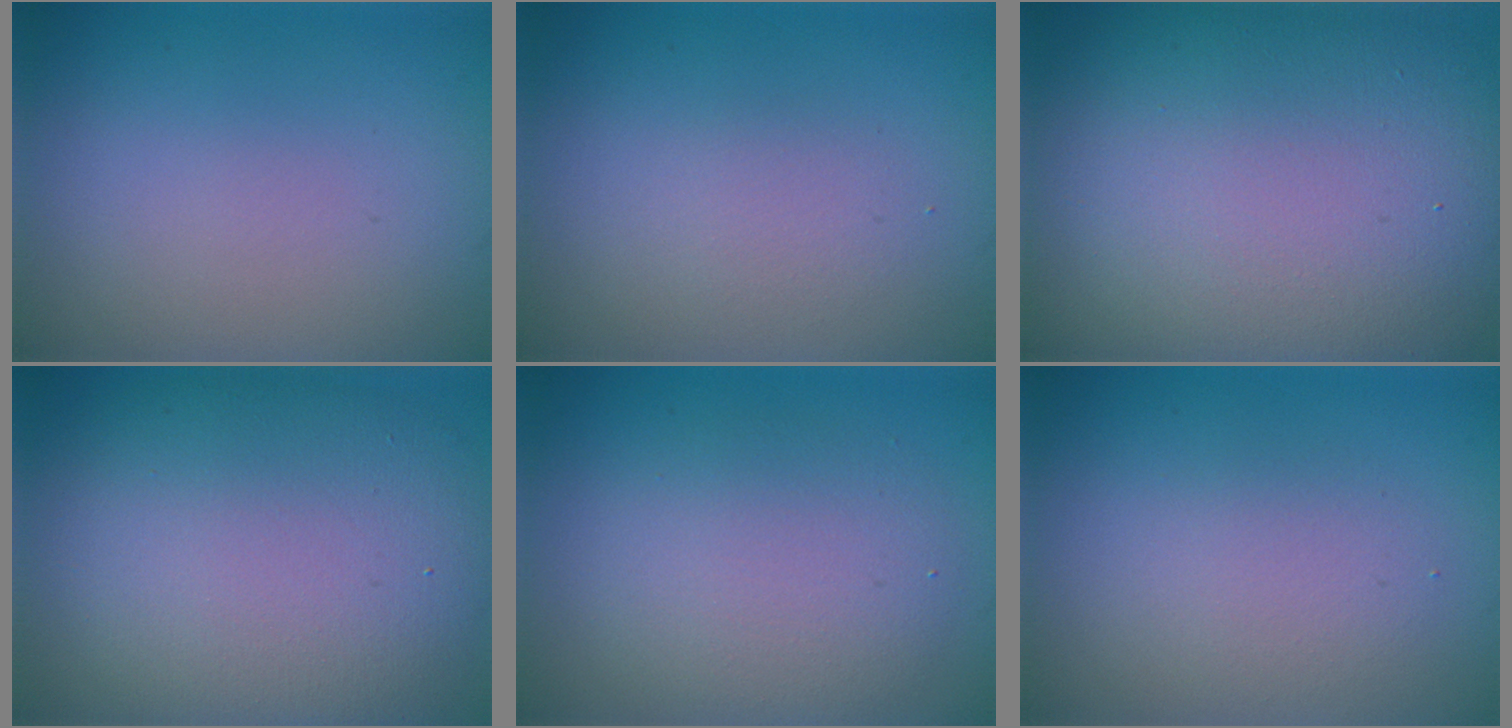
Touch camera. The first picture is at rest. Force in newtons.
{"total": 1.5, "press": 1.4, "slide": 0.1}
{"total": 17.7, "press": 17.6, "slide": 1.5}
{"total": 12.5, "press": 12.4, "slide": 1.2}
{"total": 4.5, "press": 4.5, "slide": 0.4}
{"total": 2.3, "press": 2.3, "slide": 0.2}